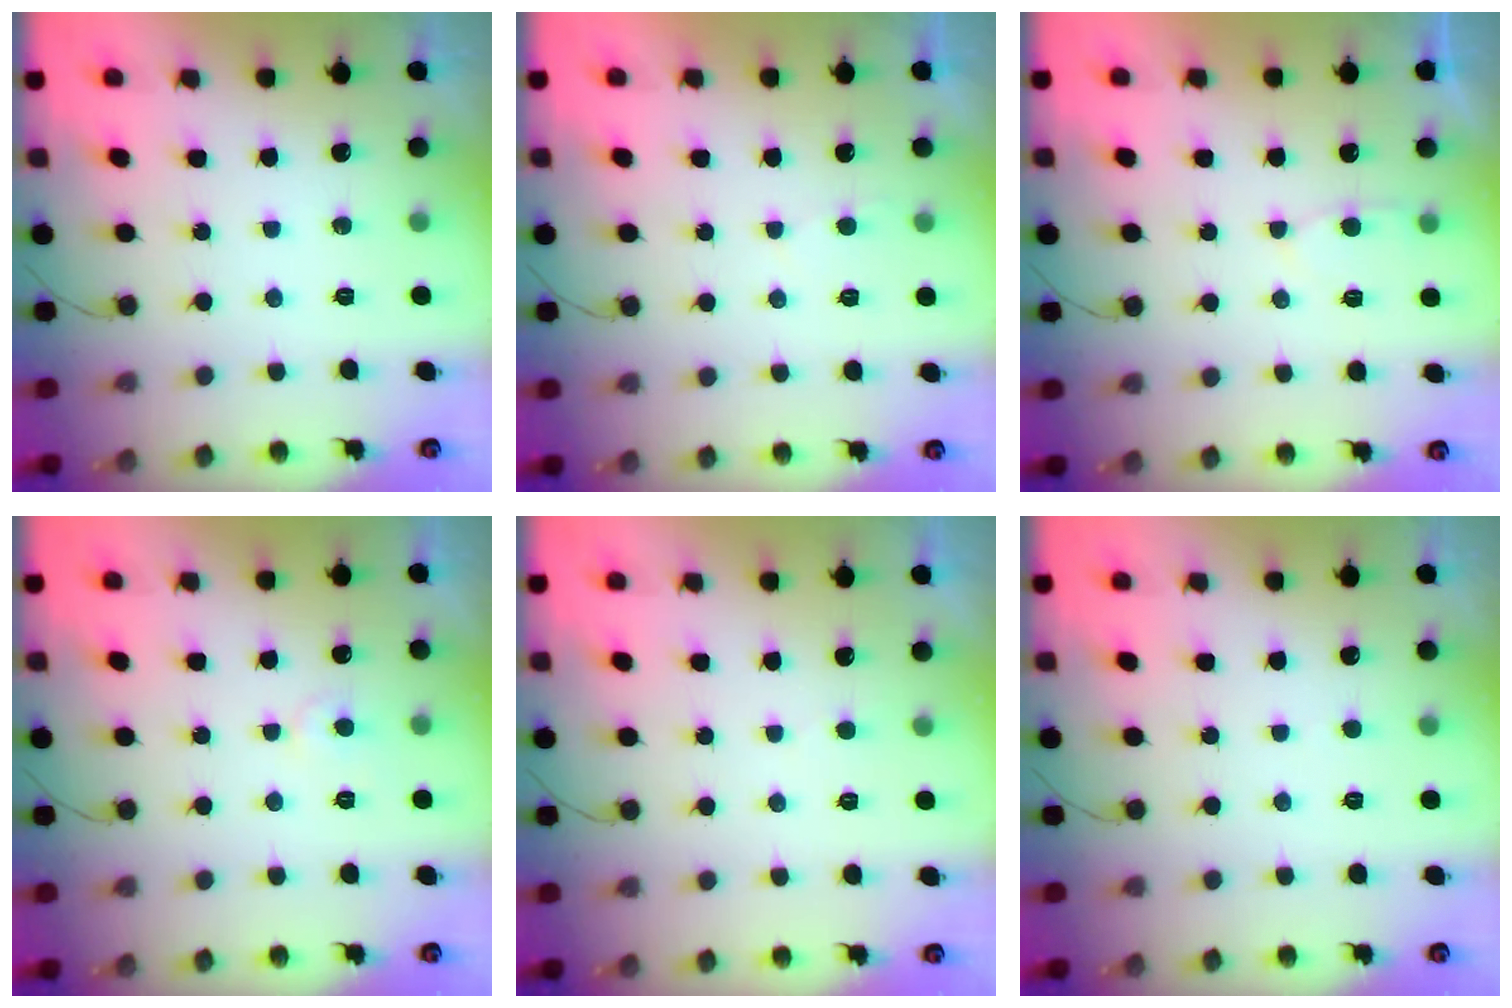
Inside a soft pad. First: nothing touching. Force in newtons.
{"total": 2.1, "press": 2.1, "slide": 0.2}
{"total": 3.9, "press": 3.8, "slide": 0.6}
{"total": 4.1, "press": 4.1, "slide": 0.5}
{"total": 2.1, "press": 2.1, "slide": 0.2}
{"total": 2.5, "press": 2.4, "slide": 0.3}